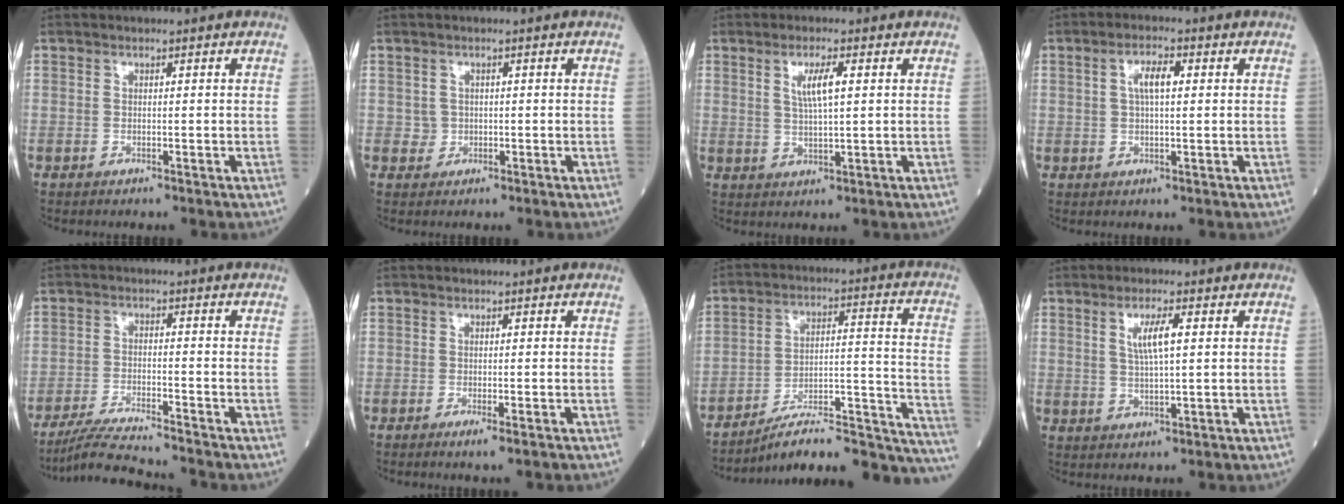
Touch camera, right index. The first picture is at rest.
{"total": 1.4, "force": [0.0, 1.3, 0.1], "torque": [0.002, 0.003, 0.000]}
{"total": 4.5, "force": [1.4, 0.6, 4.2], "torque": [-0.080, 0.002, 0.027]}
{"total": 4.0, "force": [1.0, 1.1, 3.8], "torque": [-0.072, 0.009, 0.017]}
{"total": 8.4, "force": [-7.8, -0.6, 3.2], "torque": [-0.053, -0.022, -0.138]}
{"total": 1.8, "force": [-1.2, 0.0, 1.4], "torque": [-0.020, -0.005, -0.018]}
{"total": 21.3, "force": [-19.0, 2.7, 9.3], "torque": [-0.056, 0.048, -0.273]}
{"total": 4.7, "force": [1.4, 0.5, 4.4], "torque": [-0.084, 0.003, 0.027]}